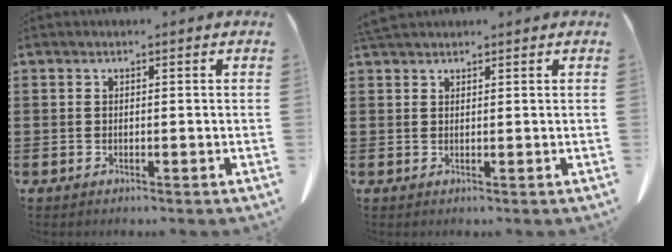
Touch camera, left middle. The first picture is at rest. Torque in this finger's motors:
{"motor_torque": [0.26, 0.19, 0.07, 0.06]}